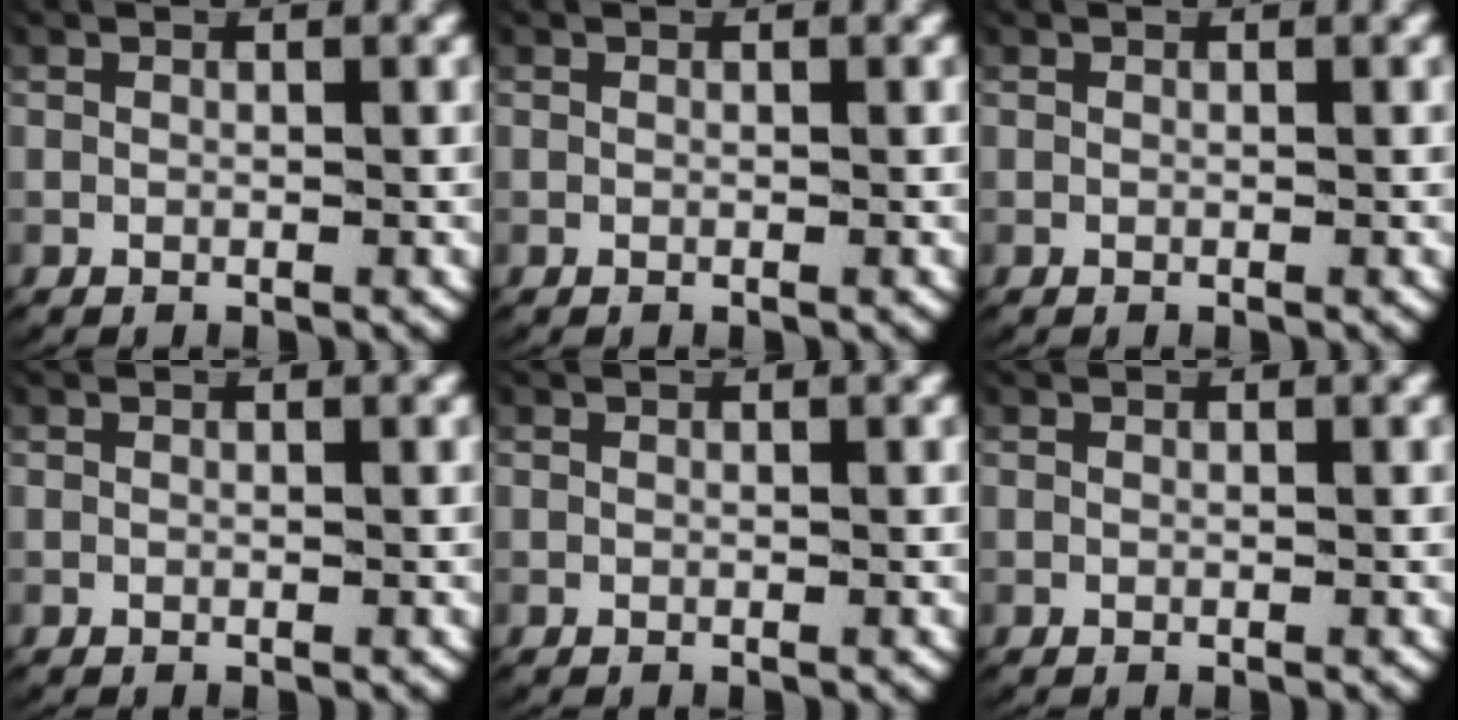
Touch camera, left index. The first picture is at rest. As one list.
[{"total": 0.0}, {"total": 0.0}, {"total": 0.0}, {"total": 0.0}, {"total": 0.0}]